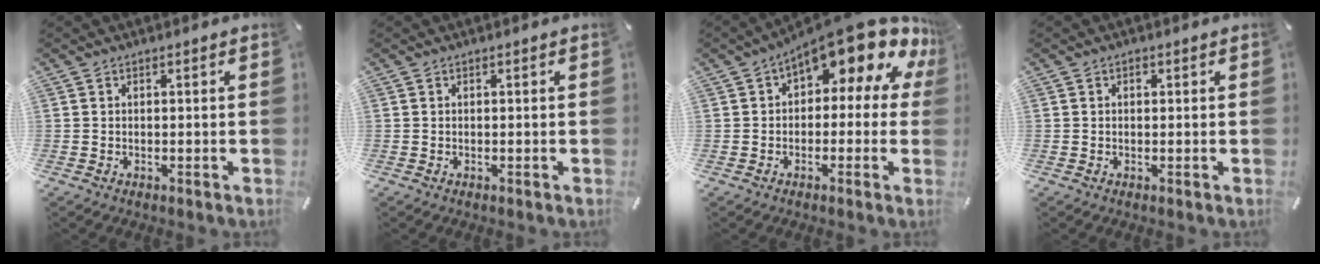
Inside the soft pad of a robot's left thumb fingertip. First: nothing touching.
{"total": 0.0}
{"total": 14.3, "force": [9.6, 4.8, 9.5], "torque": [-0.138, -0.083, 0.160]}
{"total": 0.8, "force": [0.2, 0.7, 0.4], "torque": [0.000, 0.000, 0.000]}